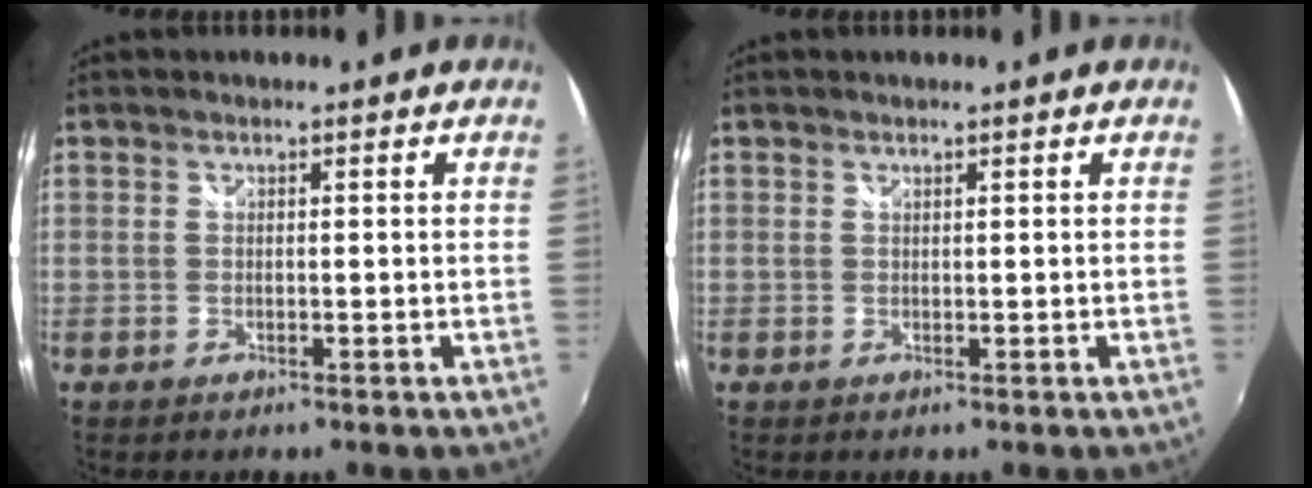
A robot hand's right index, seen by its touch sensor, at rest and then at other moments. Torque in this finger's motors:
{"motor_torque": [0.11, 0.02, 0.05, 0.01]}